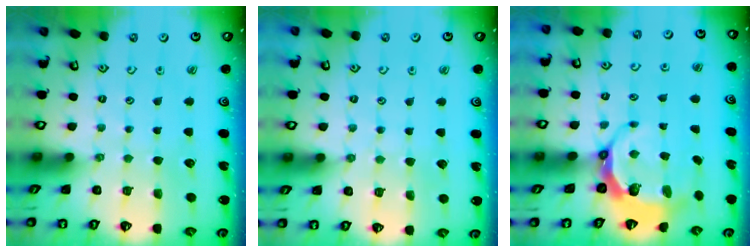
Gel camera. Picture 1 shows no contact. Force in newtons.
{"total": 2.9, "press": 2.9, "slide": 0.5}
{"total": 6.4, "press": 5.1, "slide": 3.8}